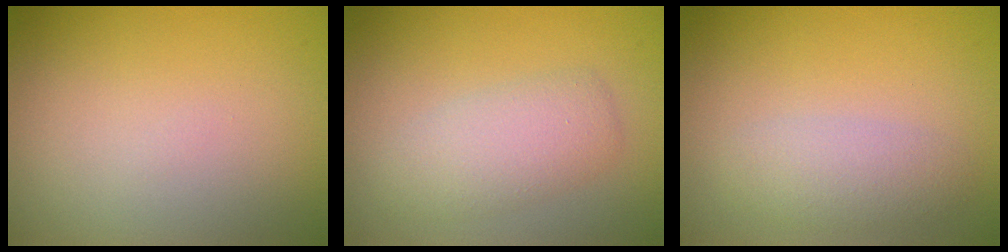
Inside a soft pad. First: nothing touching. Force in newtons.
{"total": 3.3, "press": 3.3, "slide": 0.0}
{"total": 2.4, "press": 2.4, "slide": 0.0}